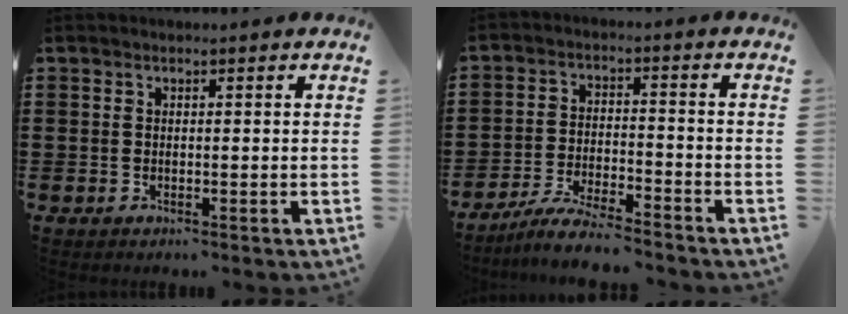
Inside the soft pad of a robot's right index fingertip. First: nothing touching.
{"total": 5.8, "force": [-5.5, 0.0, 1.9], "torque": [-0.046, -0.007, -0.108]}